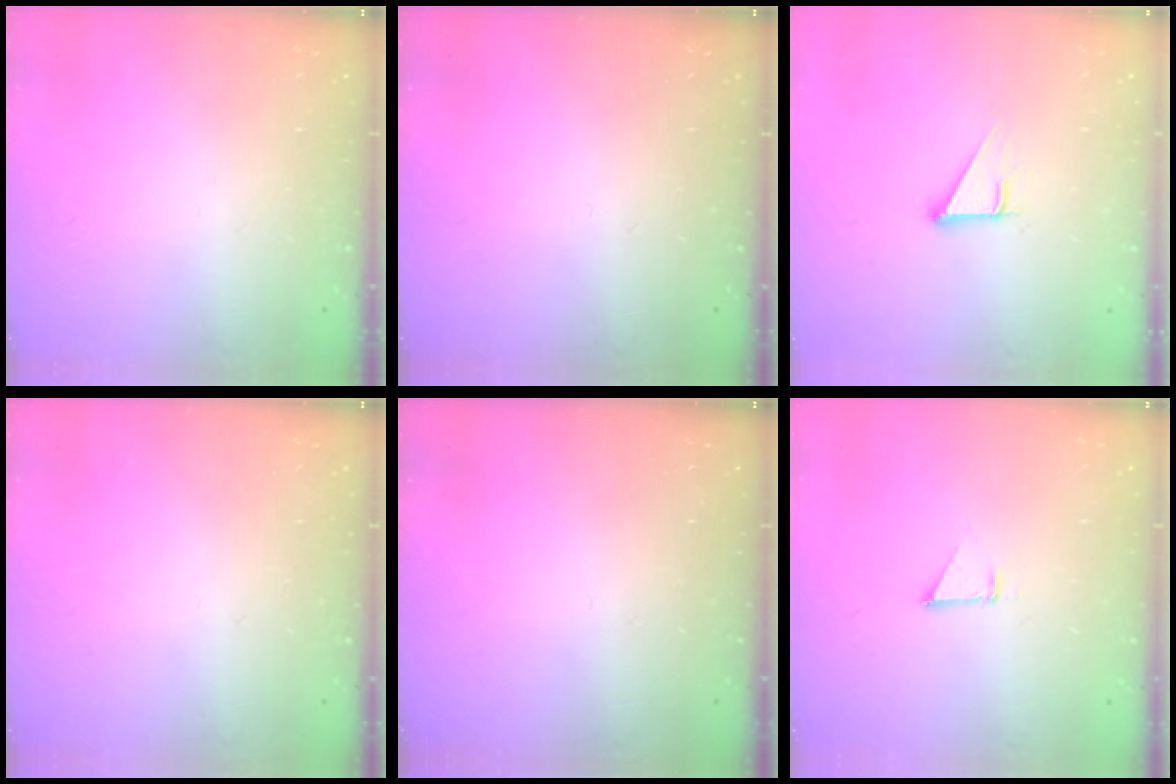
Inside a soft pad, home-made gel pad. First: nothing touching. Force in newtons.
{"total": 0.0}
{"total": 2.8, "press": 2.8, "slide": 0.0}
{"total": 0.0}
{"total": 0.0}
{"total": 2.5, "press": 2.5, "slide": 0.1}